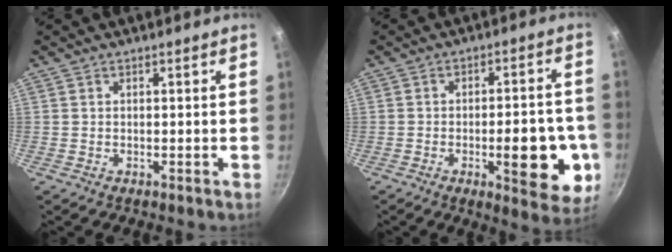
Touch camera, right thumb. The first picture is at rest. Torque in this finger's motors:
{"motor_torque": [2.13, 1.79, 1.50, -0.35, 0.34]}